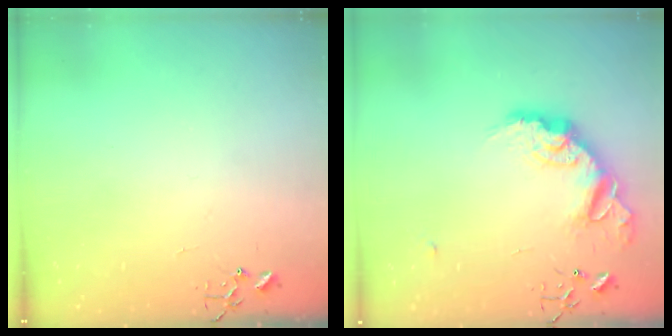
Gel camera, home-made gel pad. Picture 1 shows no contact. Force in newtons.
{"total": 16.4, "press": 16.4, "slide": 0.8}